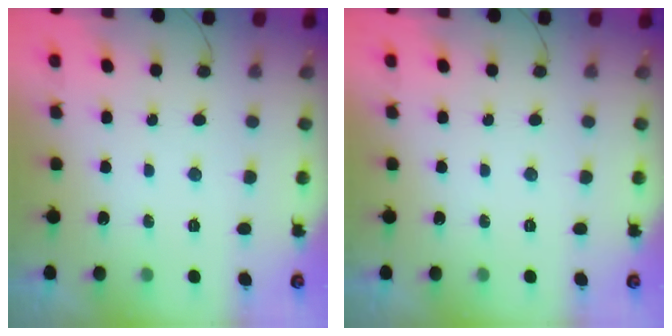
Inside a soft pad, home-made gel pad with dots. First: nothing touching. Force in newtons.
{"total": 0.0}